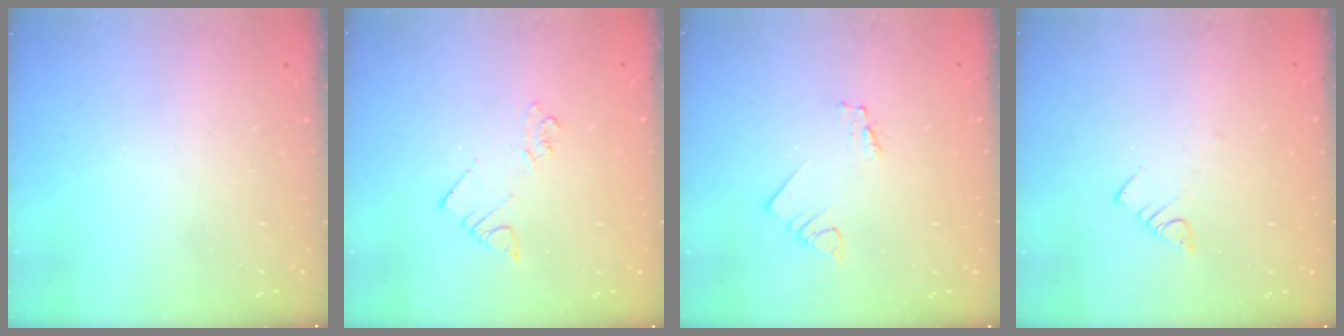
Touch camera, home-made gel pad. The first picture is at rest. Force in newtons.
{"total": 2.0, "press": 2.0, "slide": 0.2}
{"total": 1.9, "press": 1.9, "slide": 0.2}
{"total": 2.8, "press": 2.7, "slide": 0.4}